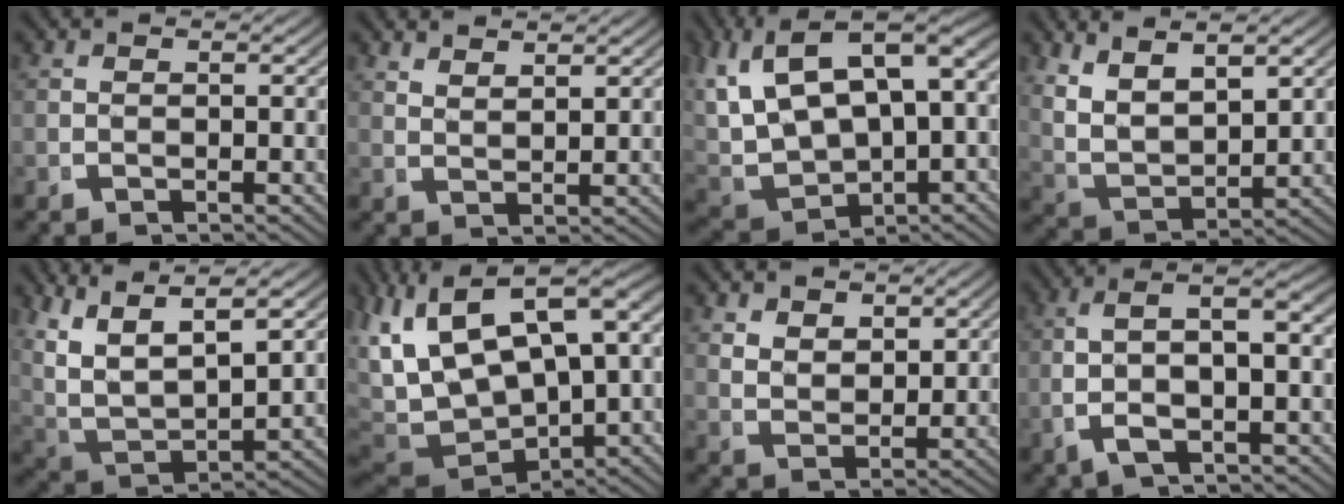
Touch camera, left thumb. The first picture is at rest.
{"total": 2.6, "force": [2.5, 0.0, 0.5], "torque": [-0.007, 0.004, 0.054]}
{"total": 13.7, "force": [1.7, 9.4, 9.8], "torque": [-0.204, -0.018, 0.045]}
{"total": 7.5, "force": [2.7, 5.0, 4.9], "torque": [-0.120, -0.016, 0.058]}
{"total": 11.9, "force": [3.0, 8.4, 7.8], "torque": [-0.200, -0.032, 0.058]}
{"total": 15.3, "force": [0.8, 10.8, 10.7], "torque": [-0.225, -0.032, 0.031]}
{"total": 2.9, "force": [2.2, 1.5, 1.2], "torque": [-0.018, -0.012, 0.052]}
{"total": 7.0, "force": [-0.2, 3.2, 6.2], "torque": [-0.114, 0.003, -0.004]}